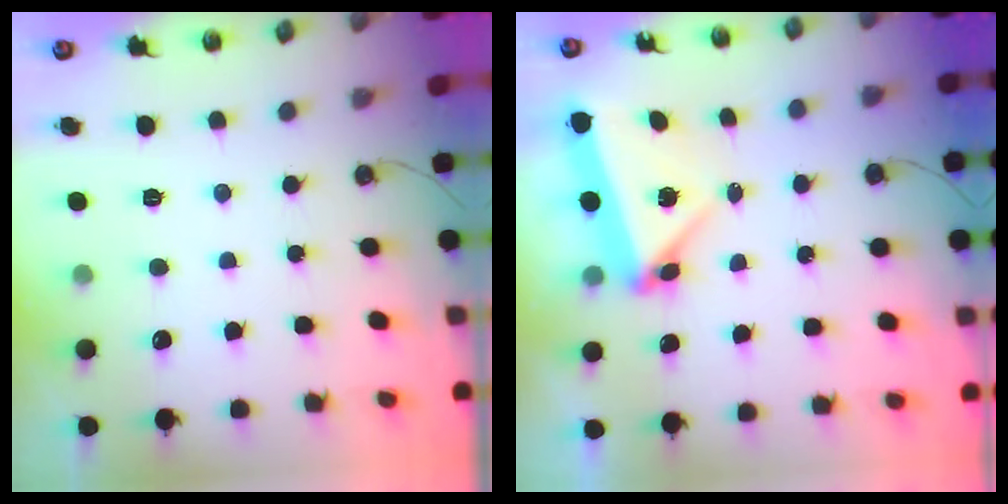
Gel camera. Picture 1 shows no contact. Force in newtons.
{"total": 5.9, "press": 5.8, "slide": 1.1}